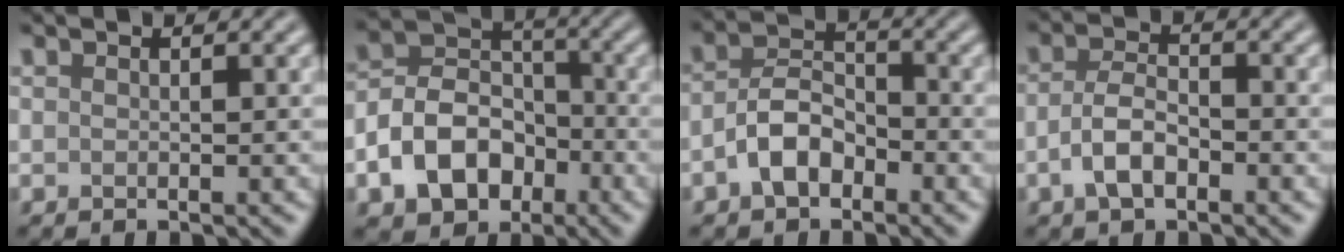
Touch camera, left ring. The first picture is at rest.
{"total": 7.4, "force": [-3.0, 5.3, 4.2], "torque": [-0.074, 0.004, -0.066]}
{"total": 4.1, "force": [-1.9, 2.5, 2.7], "torque": [-0.049, 0.011, -0.042]}
{"total": 3.5, "force": [-1.4, 1.8, 2.6], "torque": [-0.051, 0.004, -0.034]}